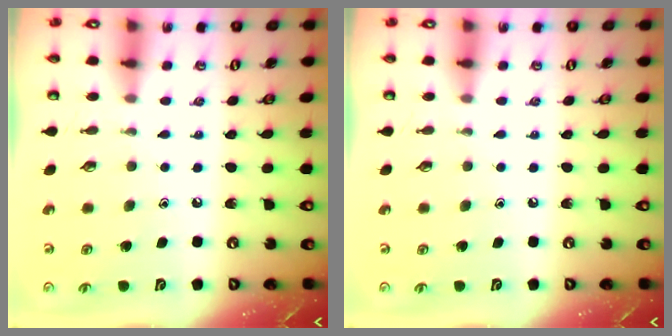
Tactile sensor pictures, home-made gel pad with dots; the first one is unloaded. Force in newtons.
{"total": 0.0}